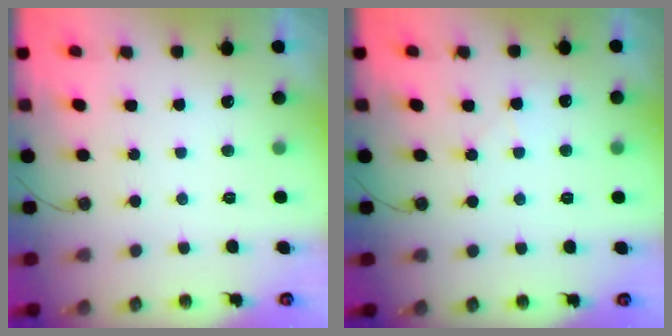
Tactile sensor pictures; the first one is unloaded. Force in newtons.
{"total": 4.1, "press": 4.1, "slide": 0.7}